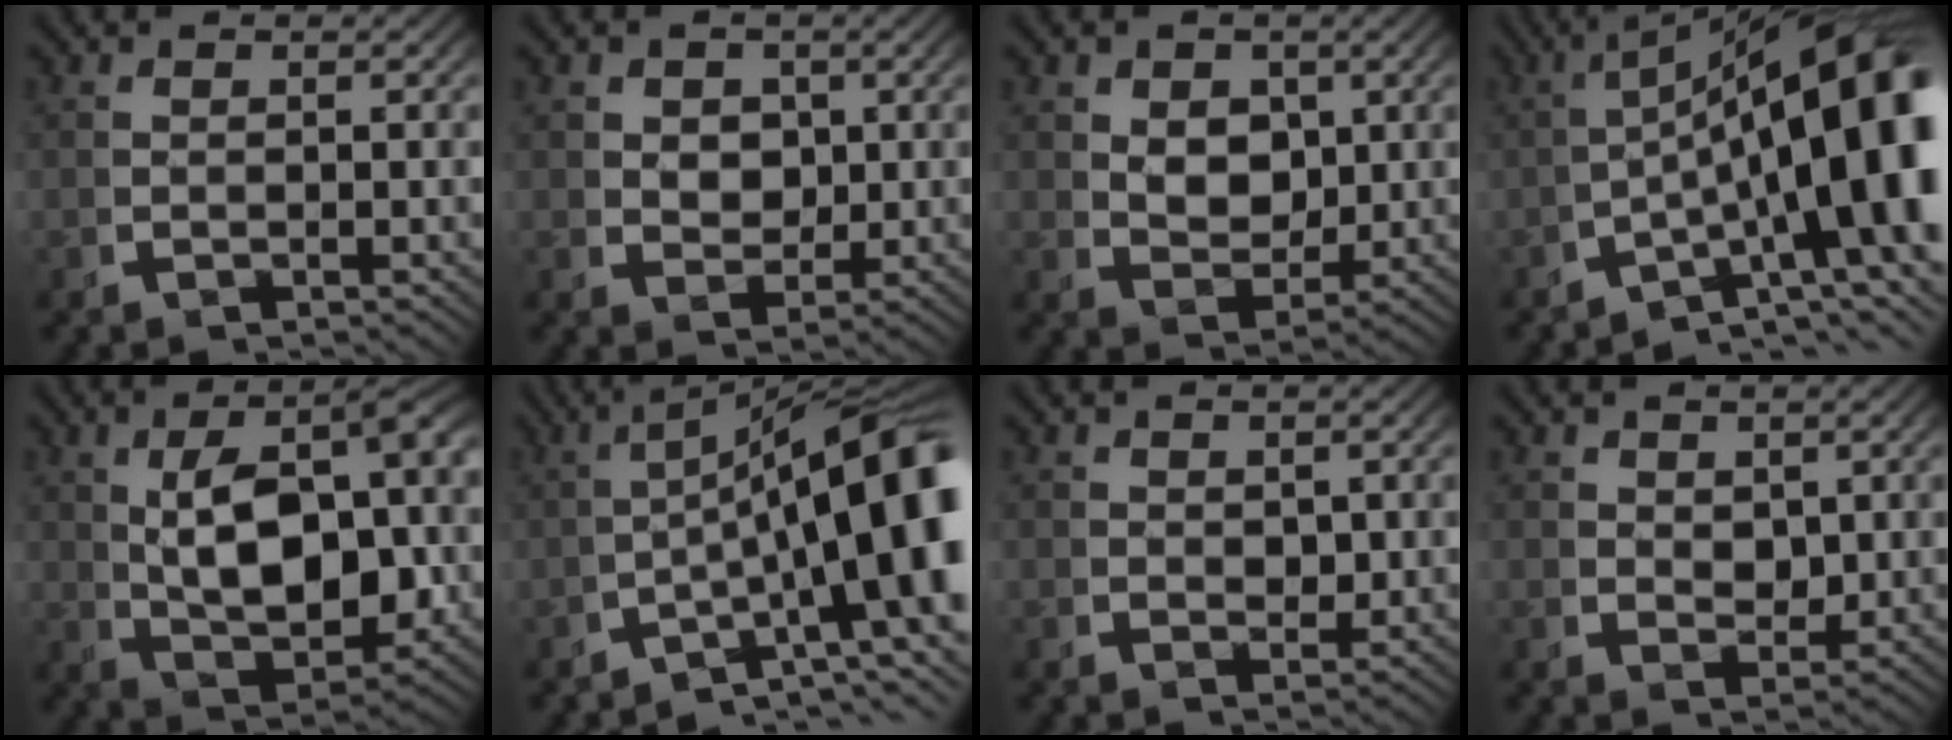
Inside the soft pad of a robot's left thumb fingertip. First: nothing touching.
{"total": 3.4, "force": [0.7, 2.8, 1.8], "torque": [-0.030, -0.024, 0.025]}
{"total": 4.4, "force": [1.0, 3.2, 2.8], "torque": [-0.052, -0.031, 0.034]}
{"total": 19.1, "force": [-1.3, 10.4, 16.0], "torque": [-0.206, -0.038, -0.012]}
{"total": 11.3, "force": [0.0, 6.4, 9.3], "torque": [-0.152, -0.018, 0.015]}
{"total": 15.8, "force": [-1.6, 8.1, 13.4], "torque": [-0.173, -0.038, -0.014]}
{"total": 1.2, "force": [0.5, 0.9, 0.6], "torque": [-0.001, -0.009, 0.017]}
{"total": 1.7, "force": [1.0, 0.9, 0.9], "torque": [-0.007, -0.011, 0.027]}